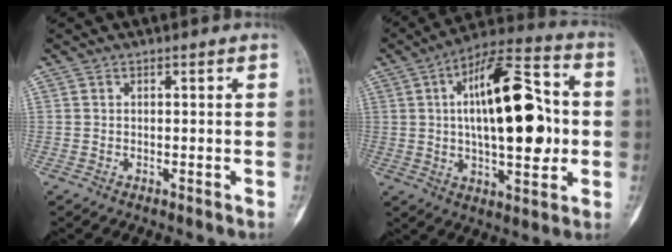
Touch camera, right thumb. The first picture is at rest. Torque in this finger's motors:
{"motor_torque": [-1.05, 2.45, 0.37, 0.13, 0.68]}